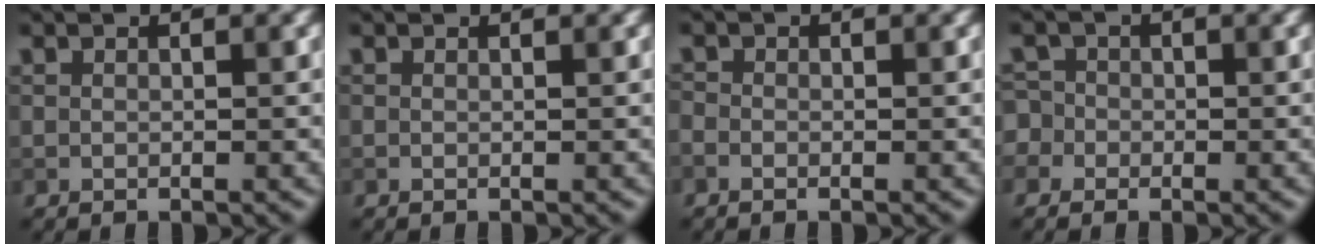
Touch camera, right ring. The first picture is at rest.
{"total": 0.6, "force": [0.6, 0.0, 0.1], "torque": [-0.003, -0.002, 0.005]}
{"total": 0.8, "force": [-0.4, 0.5, 0.3], "torque": [-0.006, -0.004, -0.010]}
{"total": 3.1, "force": [-0.9, 2.8, 0.8], "torque": [0.003, 0.017, -0.042]}